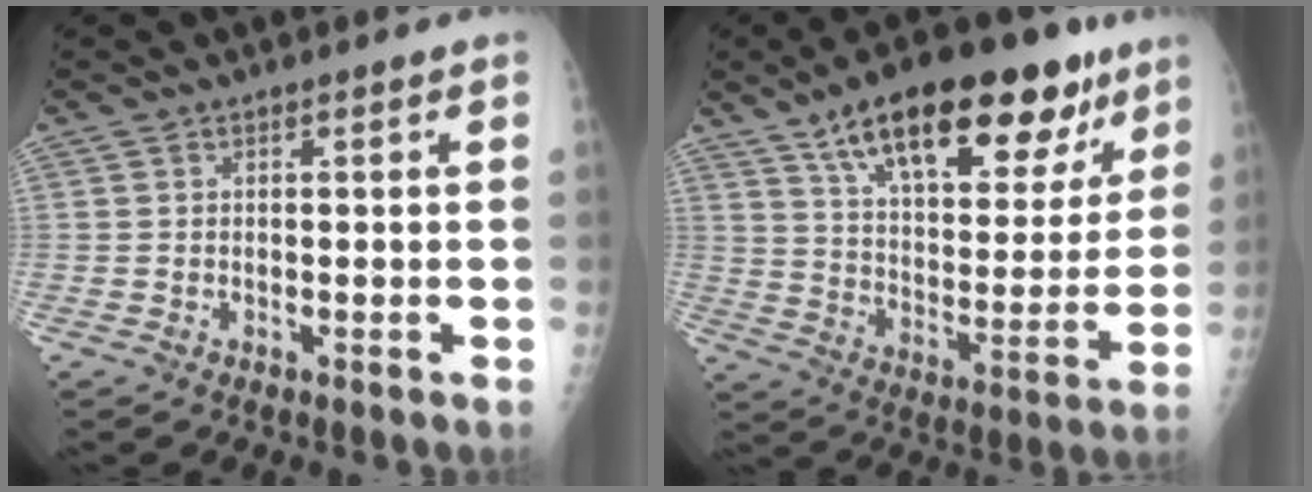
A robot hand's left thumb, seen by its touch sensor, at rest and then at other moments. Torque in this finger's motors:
{"motor_torque": [0.76, 0.49, 1.62, -1.15, 0.25]}